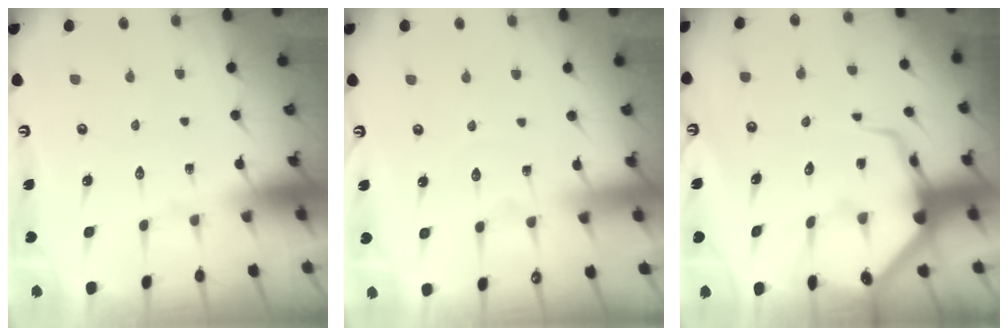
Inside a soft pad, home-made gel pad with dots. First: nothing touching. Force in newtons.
{"total": 3.2, "press": 3.2, "slide": 0.5}
{"total": 9.4, "press": 9.4, "slide": 1.0}